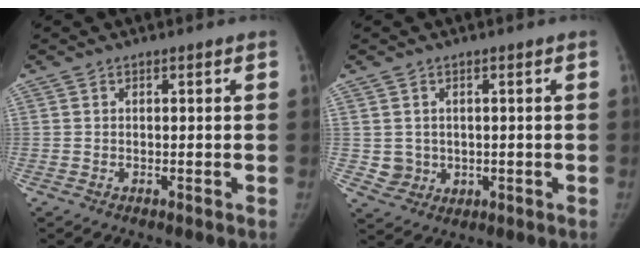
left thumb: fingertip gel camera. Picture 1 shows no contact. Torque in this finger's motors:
{"motor_torque": [0.01, 0.03, 0.37, -0.28, 0.00]}